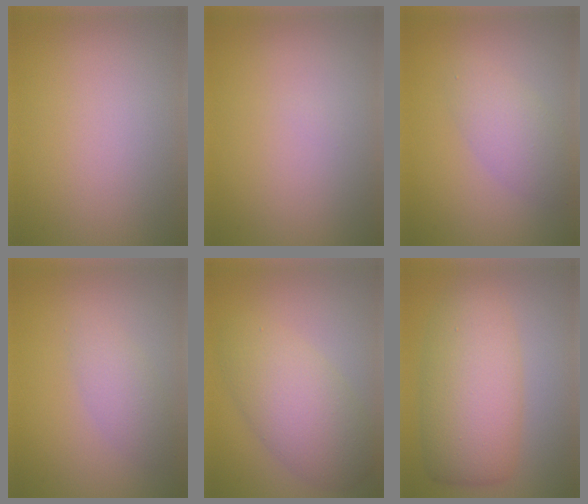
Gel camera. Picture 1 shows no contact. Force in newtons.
{"total": 0.0}
{"total": 2.9, "press": 2.9, "slide": 0.2}
{"total": 2.1, "press": 2.1, "slide": 0.1}
{"total": 4.3, "press": 4.3, "slide": 0.3}
{"total": 7.4, "press": 7.4, "slide": 0.1}